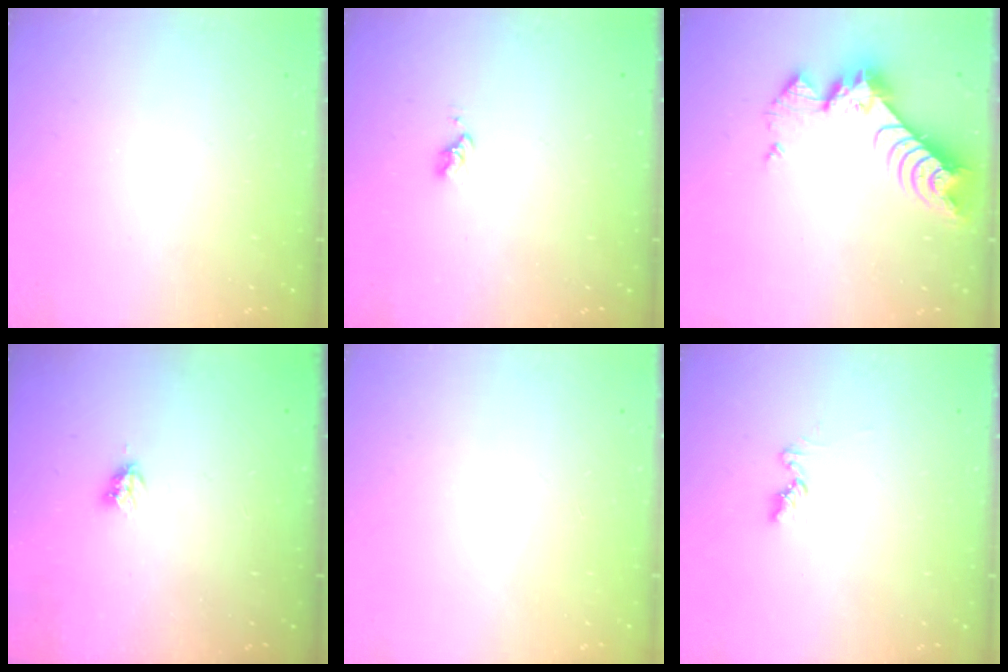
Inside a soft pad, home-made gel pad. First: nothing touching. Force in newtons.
{"total": 2.8, "press": 2.8, "slide": 0.3}
{"total": 8.7, "press": 8.7, "slide": 0.9}
{"total": 3.5, "press": 3.5, "slide": 0.4}
{"total": 0.0}
{"total": 6.4, "press": 6.3, "slide": 0.7}